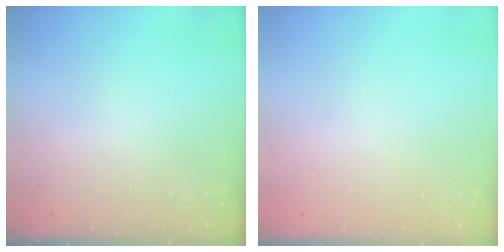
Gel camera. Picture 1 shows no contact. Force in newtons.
{"total": 0.0}